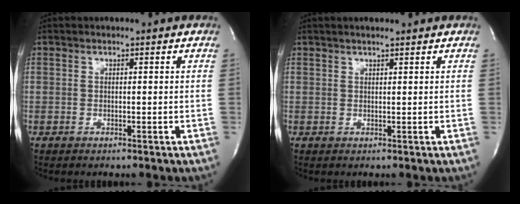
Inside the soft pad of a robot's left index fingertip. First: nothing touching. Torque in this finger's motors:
{"motor_torque": [0.75, -0.74, 0.38, 0.09]}